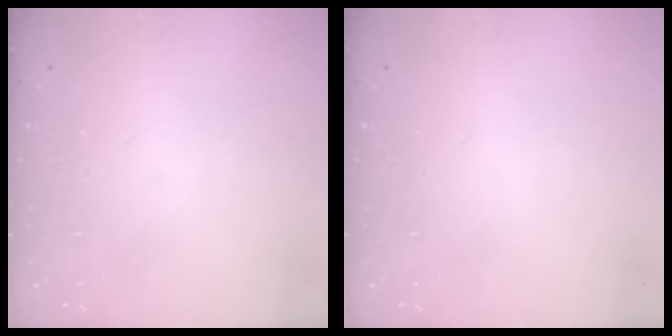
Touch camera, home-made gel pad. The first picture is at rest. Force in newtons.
{"total": 0.0}